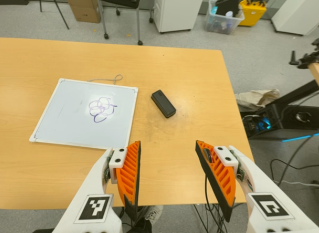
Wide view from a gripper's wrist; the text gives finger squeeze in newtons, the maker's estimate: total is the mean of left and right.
{"total": 0.0}